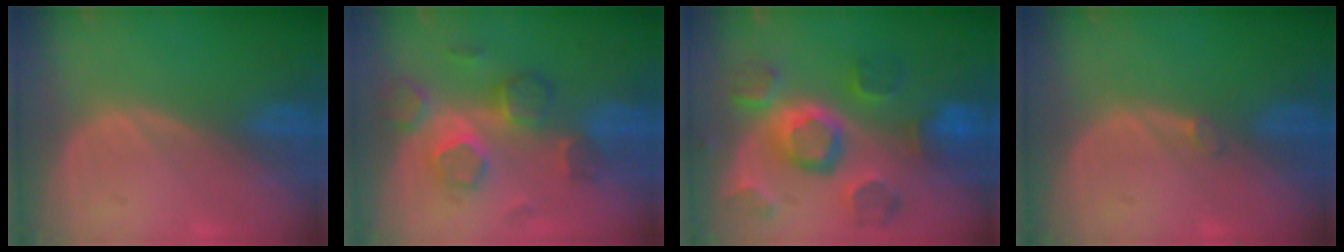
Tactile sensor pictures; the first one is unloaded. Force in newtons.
{"total": 8.1, "press": 7.4, "slide": 3.3}
{"total": 11.3, "press": 10.0, "slide": 5.3}
{"total": 0.7, "press": 0.7, "slide": 0.2}